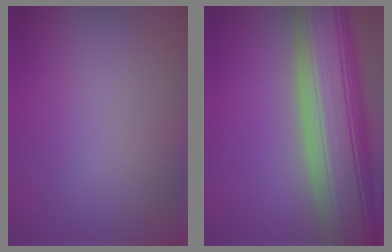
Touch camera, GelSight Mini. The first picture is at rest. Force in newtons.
{"total": 14.4, "press": 14.3, "slide": 1.1}